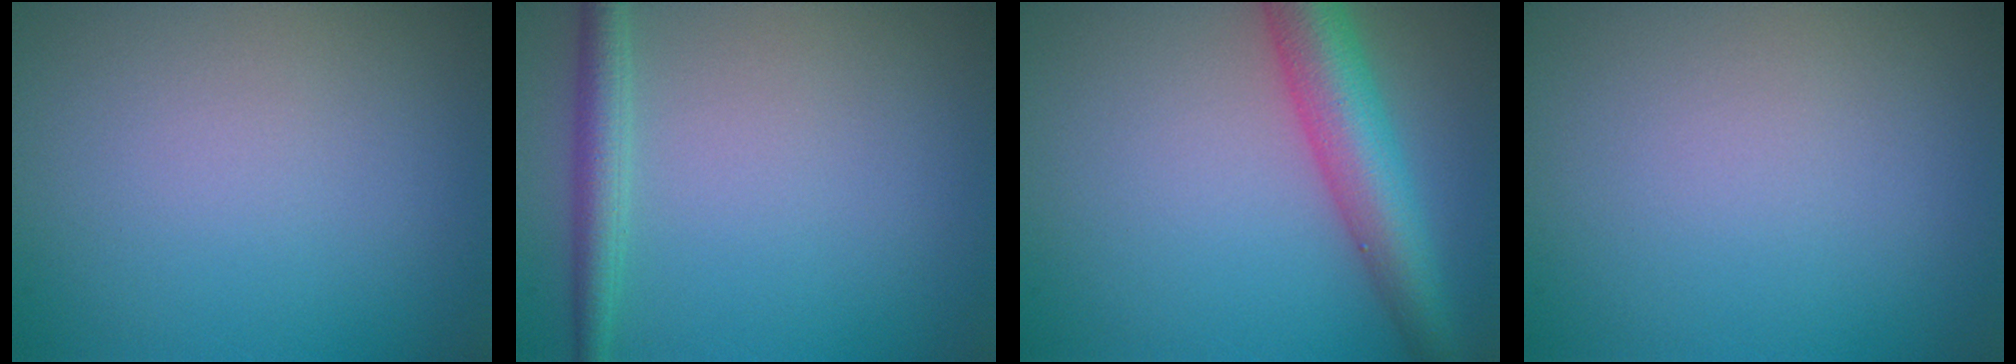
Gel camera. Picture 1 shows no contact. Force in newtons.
{"total": 2.4, "press": 2.4, "slide": 0.1}
{"total": 6.5, "press": 6.5, "slide": 0.2}
{"total": 0.0}